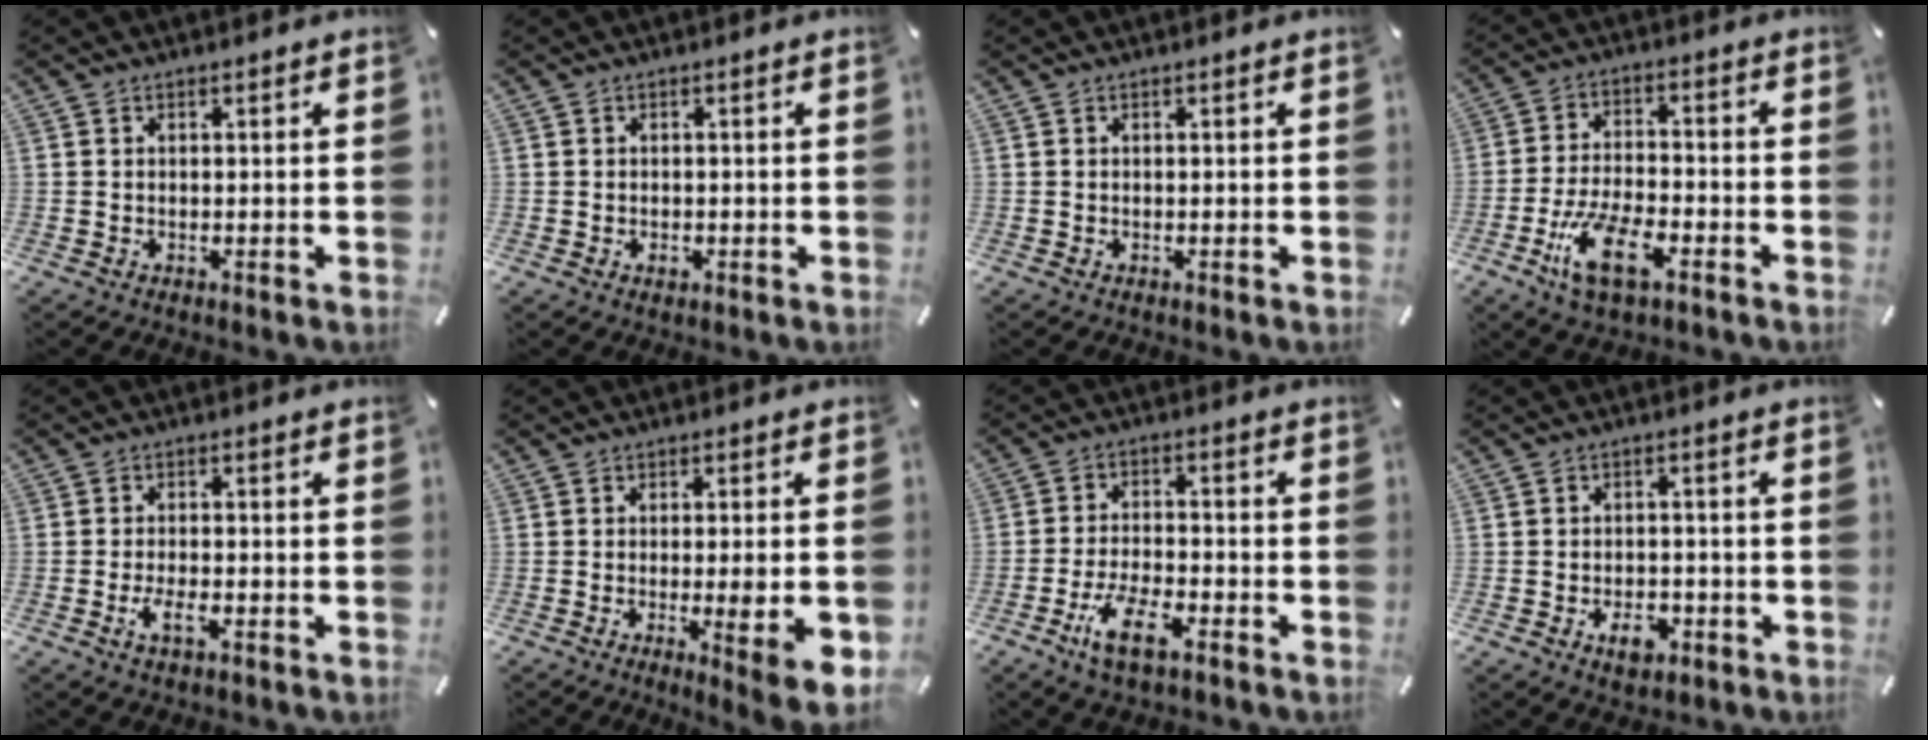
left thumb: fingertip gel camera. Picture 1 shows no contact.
{"total": 0.9, "force": [-0.3, 0.7, 0.5], "torque": [-0.008, 0.001, -0.007]}
{"total": 0.0}
{"total": 11.9, "force": [-5.8, 5.3, 9.0], "torque": [-0.193, 0.013, -0.109]}
{"total": 3.9, "force": [-1.8, 1.6, 3.1], "torque": [-0.069, 0.001, -0.035]}
{"total": 8.1, "force": [-1.5, 1.1, 7.9], "torque": [-0.109, -0.015, -0.019]}
{"total": 8.6, "force": [-4.7, 3.5, 6.3], "torque": [-0.134, 0.010, -0.087]}
{"total": 5.3, "force": [-2.4, 3.4, 3.3], "torque": [-0.055, 0.005, -0.043]}